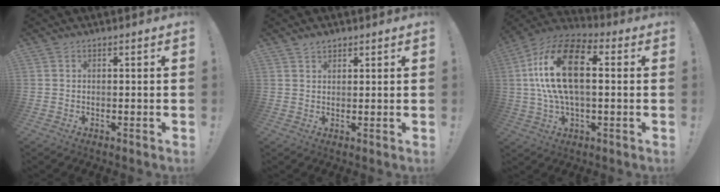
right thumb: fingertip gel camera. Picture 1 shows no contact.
{"total": 2.4, "force": [1.9, 1.2, 0.7], "torque": [0.000, -0.013, 0.034]}
{"total": 20.1, "force": [3.0, 10.5, 17.0], "torque": [-0.326, 0.012, 0.047]}